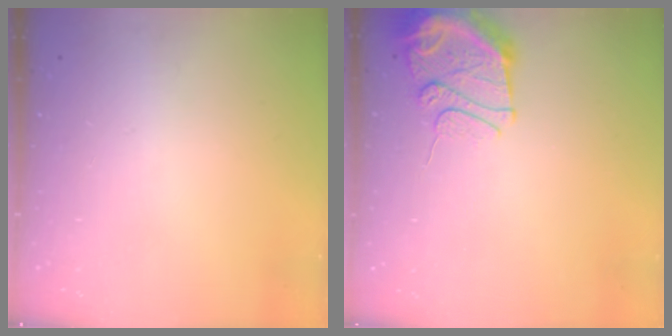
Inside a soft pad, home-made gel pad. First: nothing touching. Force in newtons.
{"total": 11.2, "press": 11.1, "slide": 1.0}